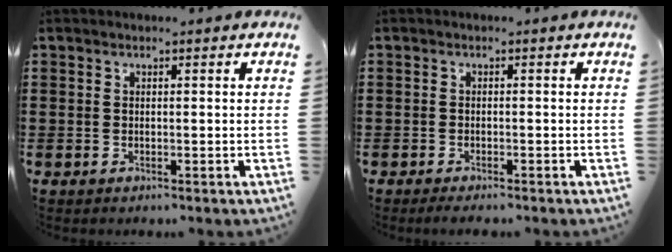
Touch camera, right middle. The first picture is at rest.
{"total": 1.0, "force": [-1.0, 0.1, 0.3], "torque": [-0.009, -0.004, -0.018]}